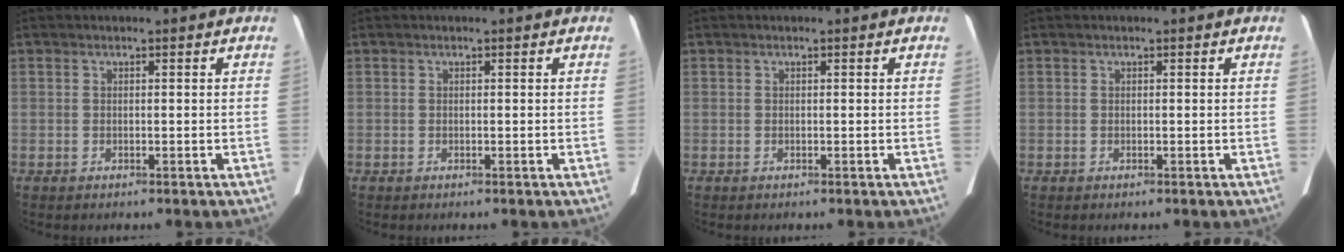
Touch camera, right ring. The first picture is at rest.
{"total": 0.0}
{"total": 0.0}
{"total": 0.0}